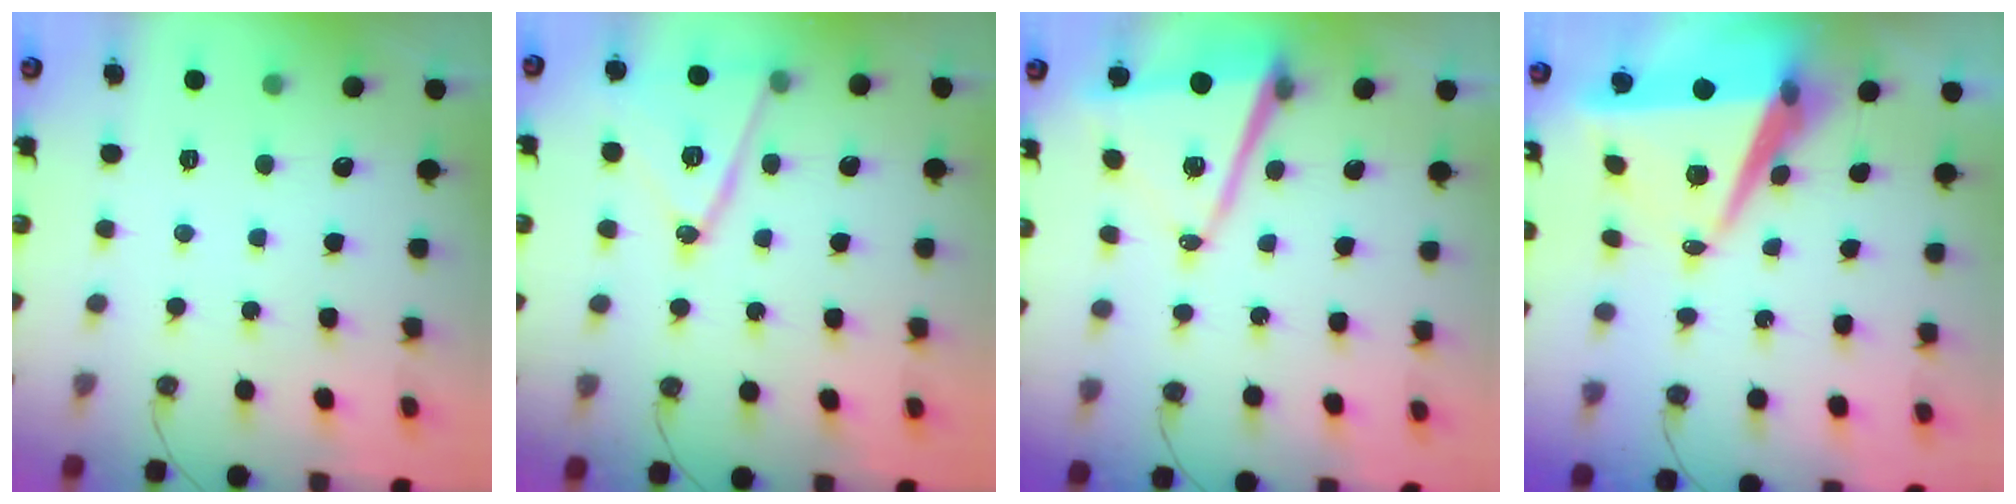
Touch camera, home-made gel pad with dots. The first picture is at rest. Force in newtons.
{"total": 15.6, "press": 15.2, "slide": 3.4}
{"total": 11.3, "press": 11.1, "slide": 2.1}
{"total": 12.0, "press": 11.3, "slide": 4.0}